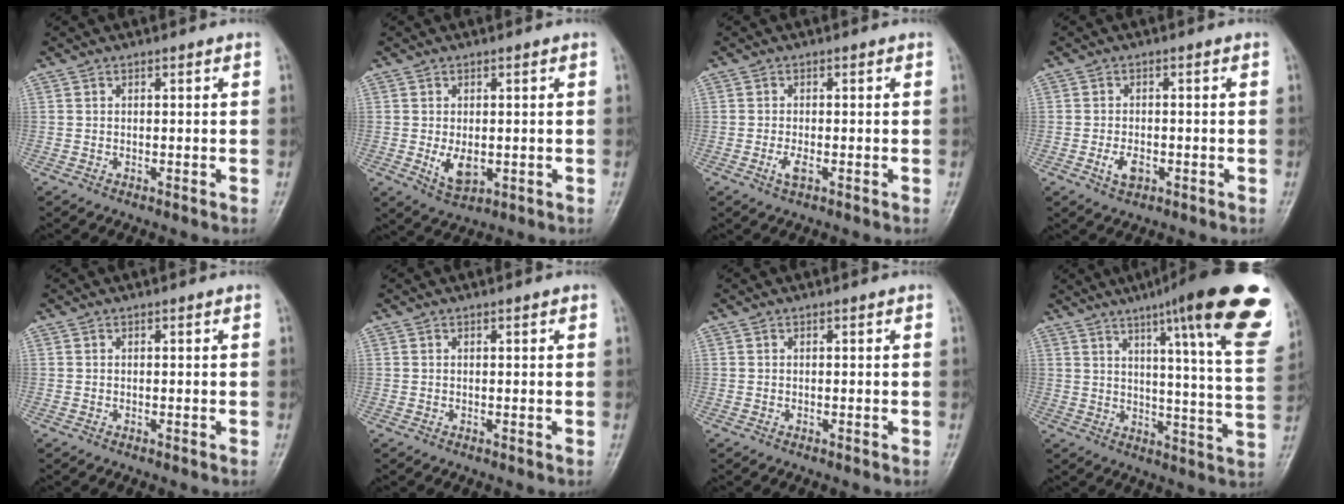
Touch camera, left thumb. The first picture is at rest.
{"total": 5.0, "force": [-0.6, 3.0, 3.9], "torque": [-0.059, -0.011, -0.002]}
{"total": 2.3, "force": [-0.8, 0.9, 1.9], "torque": [-0.043, -0.004, -0.016]}
{"total": 3.3, "force": [-1.3, 2.0, 2.4], "torque": [-0.043, 0.004, -0.021]}
{"total": 0.0}
{"total": 0.7, "force": [0.3, 0.2, 0.5], "torque": [-0.008, 0.000, 0.004]}
{"total": 0.0}
{"total": 25.0, "force": [14.5, 3.5, 20.1], "torque": [-0.254, -0.048, 0.184]}